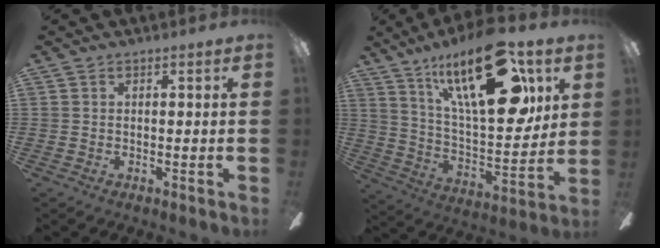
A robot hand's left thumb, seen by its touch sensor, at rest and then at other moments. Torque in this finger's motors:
{"motor_torque": [2.57, 2.45, 1.94, -0.83, 0.15]}